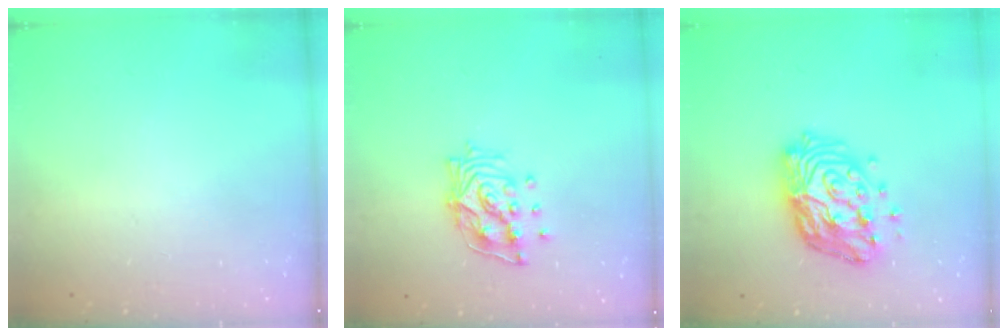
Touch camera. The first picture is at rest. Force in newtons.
{"total": 11.7, "press": 11.6, "slide": 1.4}
{"total": 17.1, "press": 17.0, "slide": 1.9}